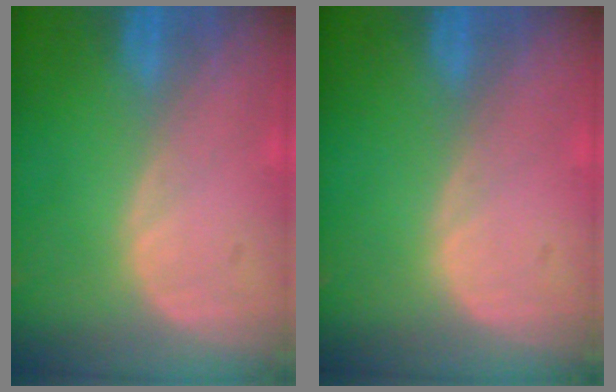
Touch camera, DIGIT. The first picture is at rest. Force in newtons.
{"total": 0.0}